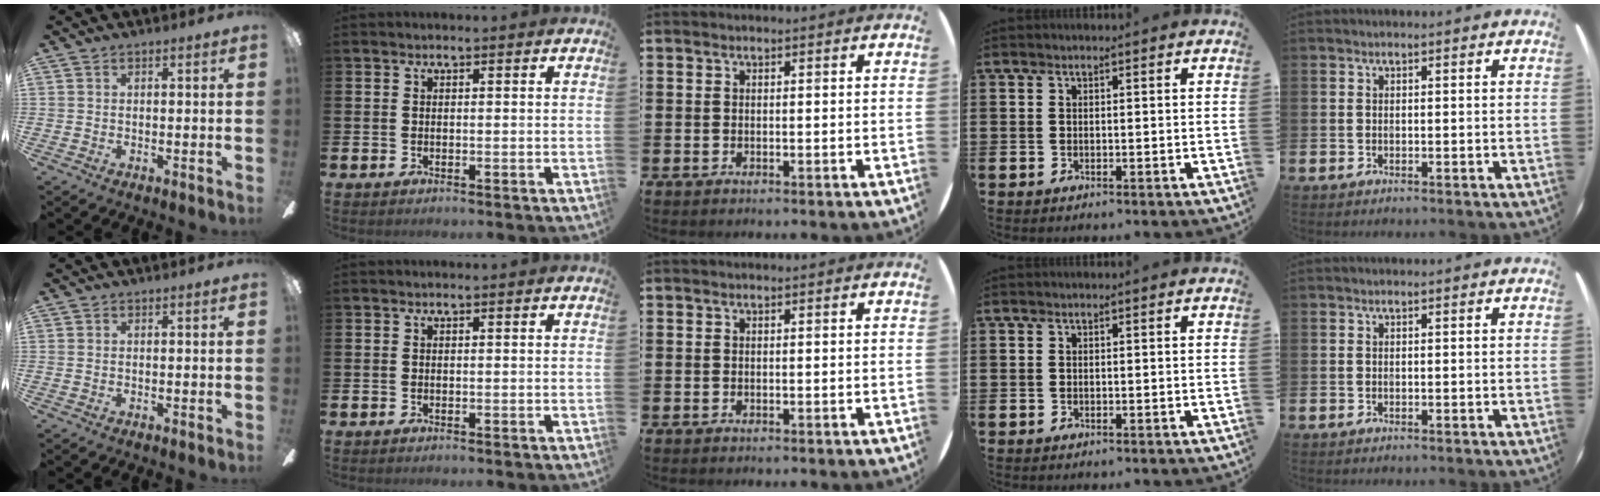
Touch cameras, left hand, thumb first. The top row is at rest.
{}